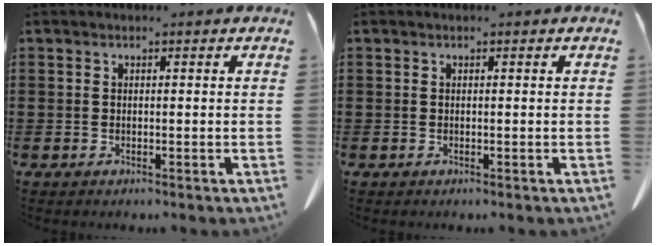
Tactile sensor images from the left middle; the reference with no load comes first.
{"total": 0.0}